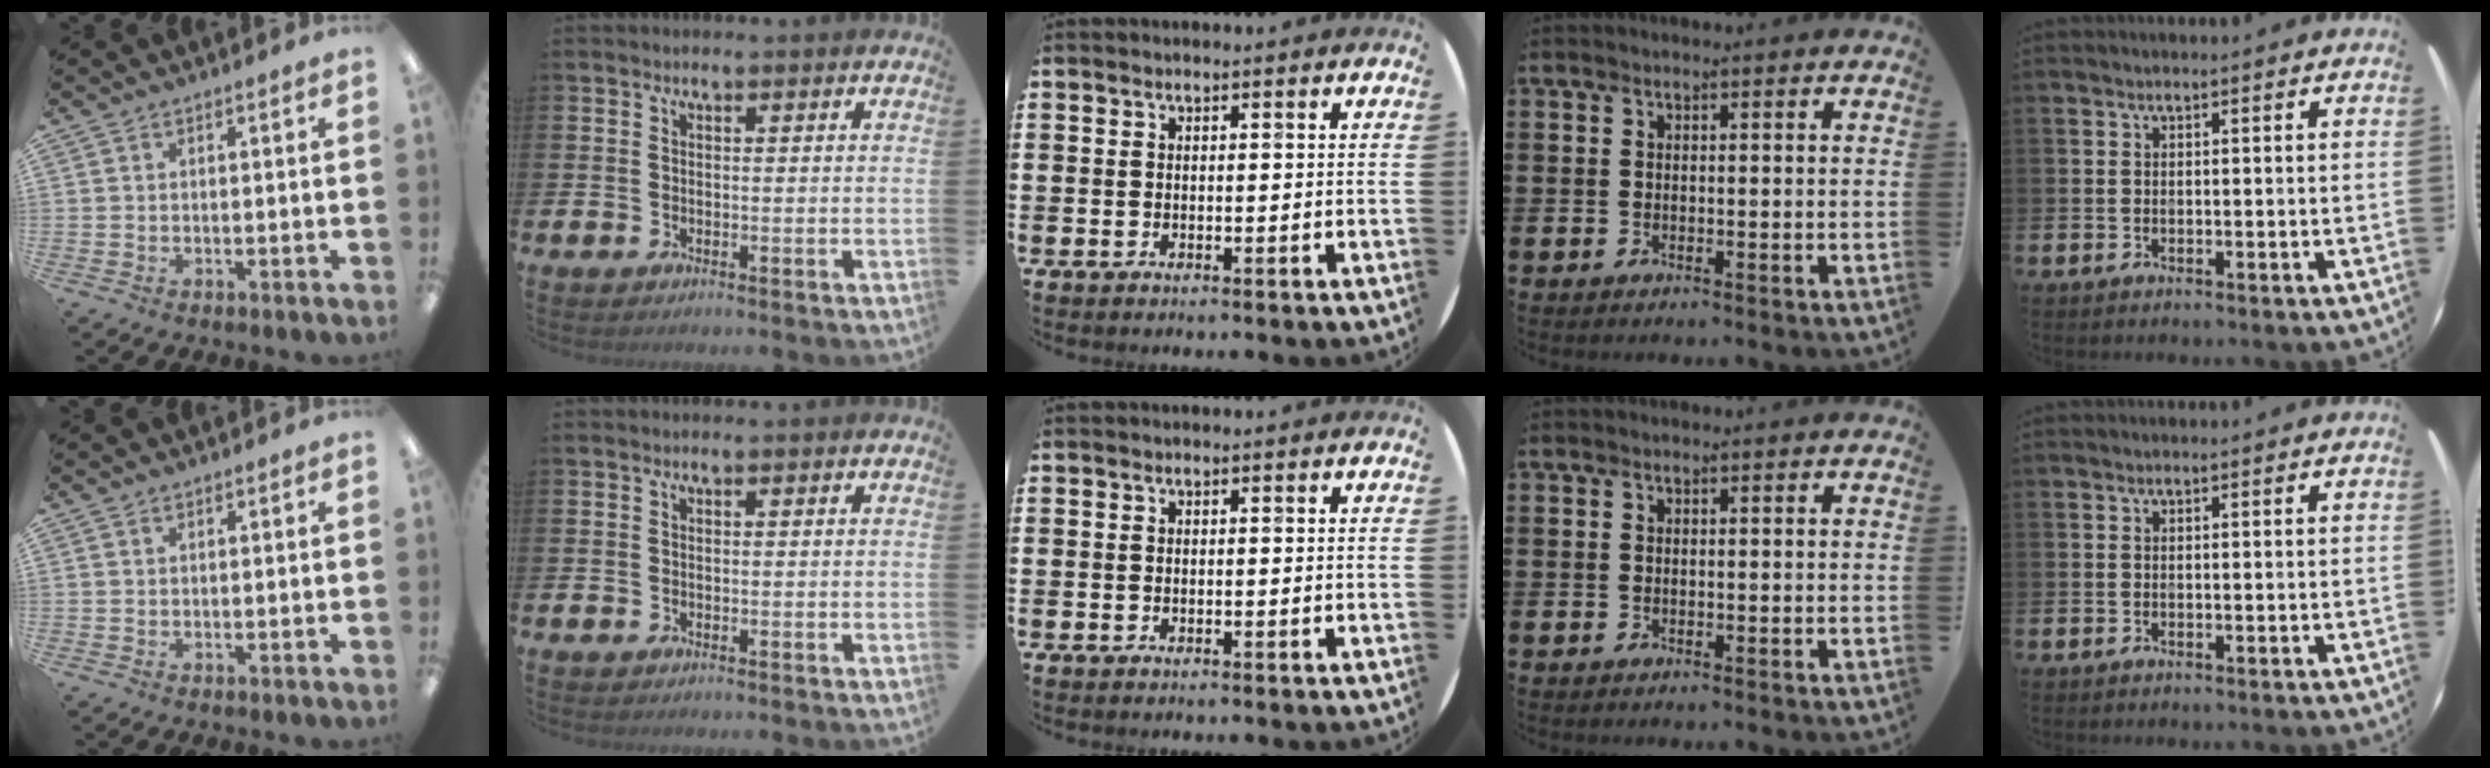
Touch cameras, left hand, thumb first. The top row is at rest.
{"thumb": {"total": 0.7, "force": [0.6, 0.4, 0.1], "torque": [-0.001, 0.001, 0.012]}}